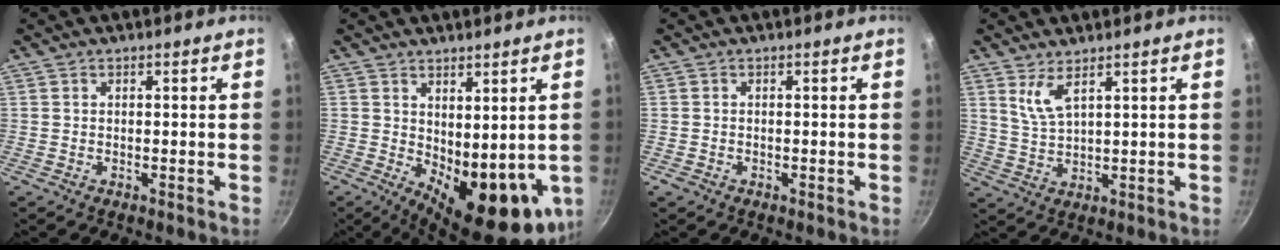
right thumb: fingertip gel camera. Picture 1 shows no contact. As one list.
[{"total": 16.9, "force": [-3.3, 7.4, 14.8], "torque": [-0.172, -0.023, -0.018]}, {"total": 0.8, "force": [-0.5, 0.6, 0.3], "torque": [-0.008, -0.001, -0.011]}, {"total": 4.4, "force": [2.7, 1.1, 3.2], "torque": [-0.069, -0.024, 0.066]}]